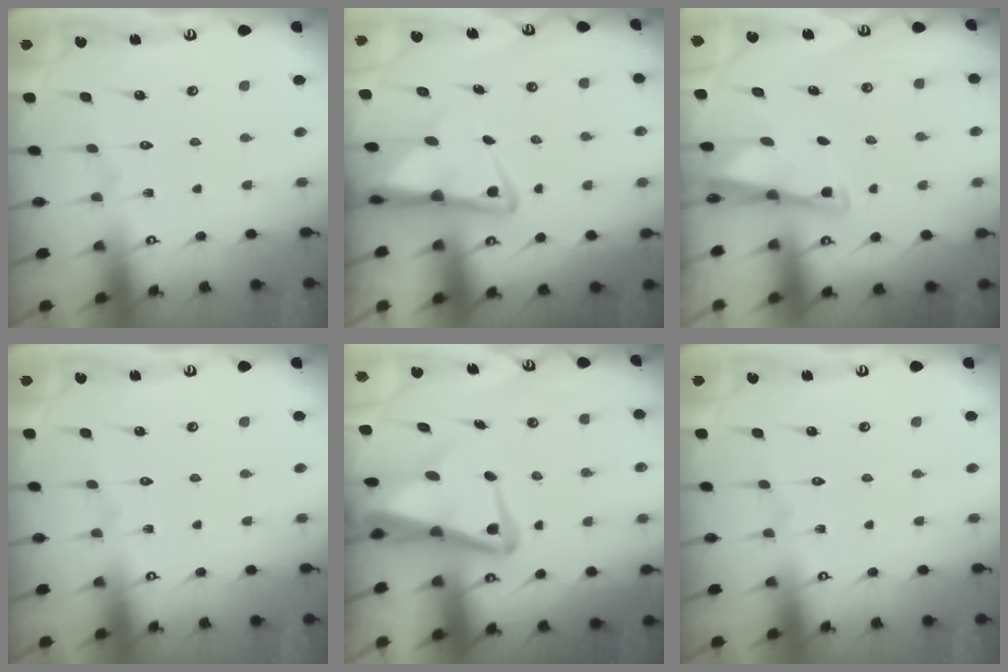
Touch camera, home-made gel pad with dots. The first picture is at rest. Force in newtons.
{"total": 5.4, "press": 5.3, "slide": 0.8}
{"total": 2.6, "press": 2.6, "slide": 0.1}
{"total": 0.0}
{"total": 9.4, "press": 9.2, "slide": 1.6}
{"total": 0.0}